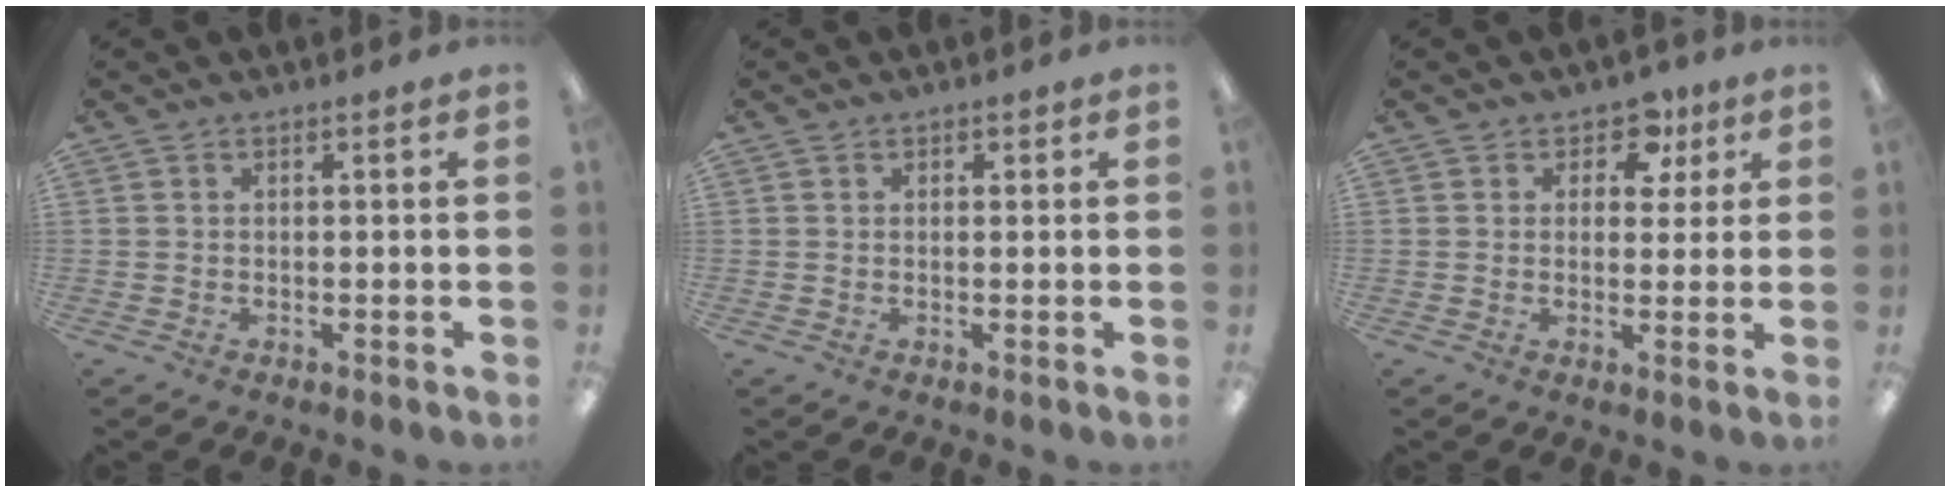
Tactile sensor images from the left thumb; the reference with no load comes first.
{"total": 0.7, "force": [0.4, 0.6, 0.1], "torque": [-0.001, 0.004, 0.007]}
{"total": 6.4, "force": [3.5, 4.4, 3.0], "torque": [-0.033, -0.007, 0.058]}